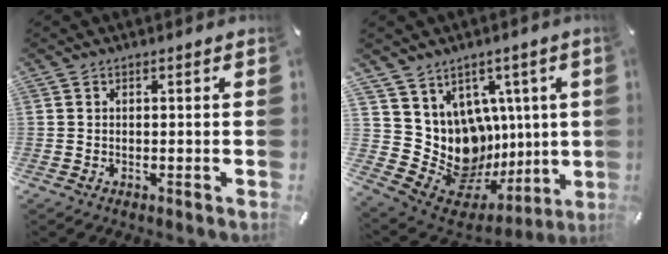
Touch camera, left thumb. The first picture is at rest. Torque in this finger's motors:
{"motor_torque": [0.01, 0.44, 0.21, 0.14, 0.15]}